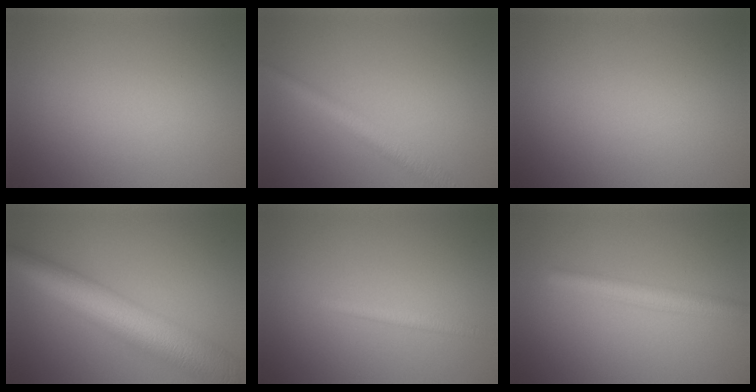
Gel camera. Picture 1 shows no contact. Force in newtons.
{"total": 2.7, "press": 2.7, "slide": 0.0}
{"total": 0.0}
{"total": 11.2, "press": 11.2, "slide": 0.4}
{"total": 1.5, "press": 1.5, "slide": 0.1}
{"total": 3.0, "press": 3.0, "slide": 0.1}